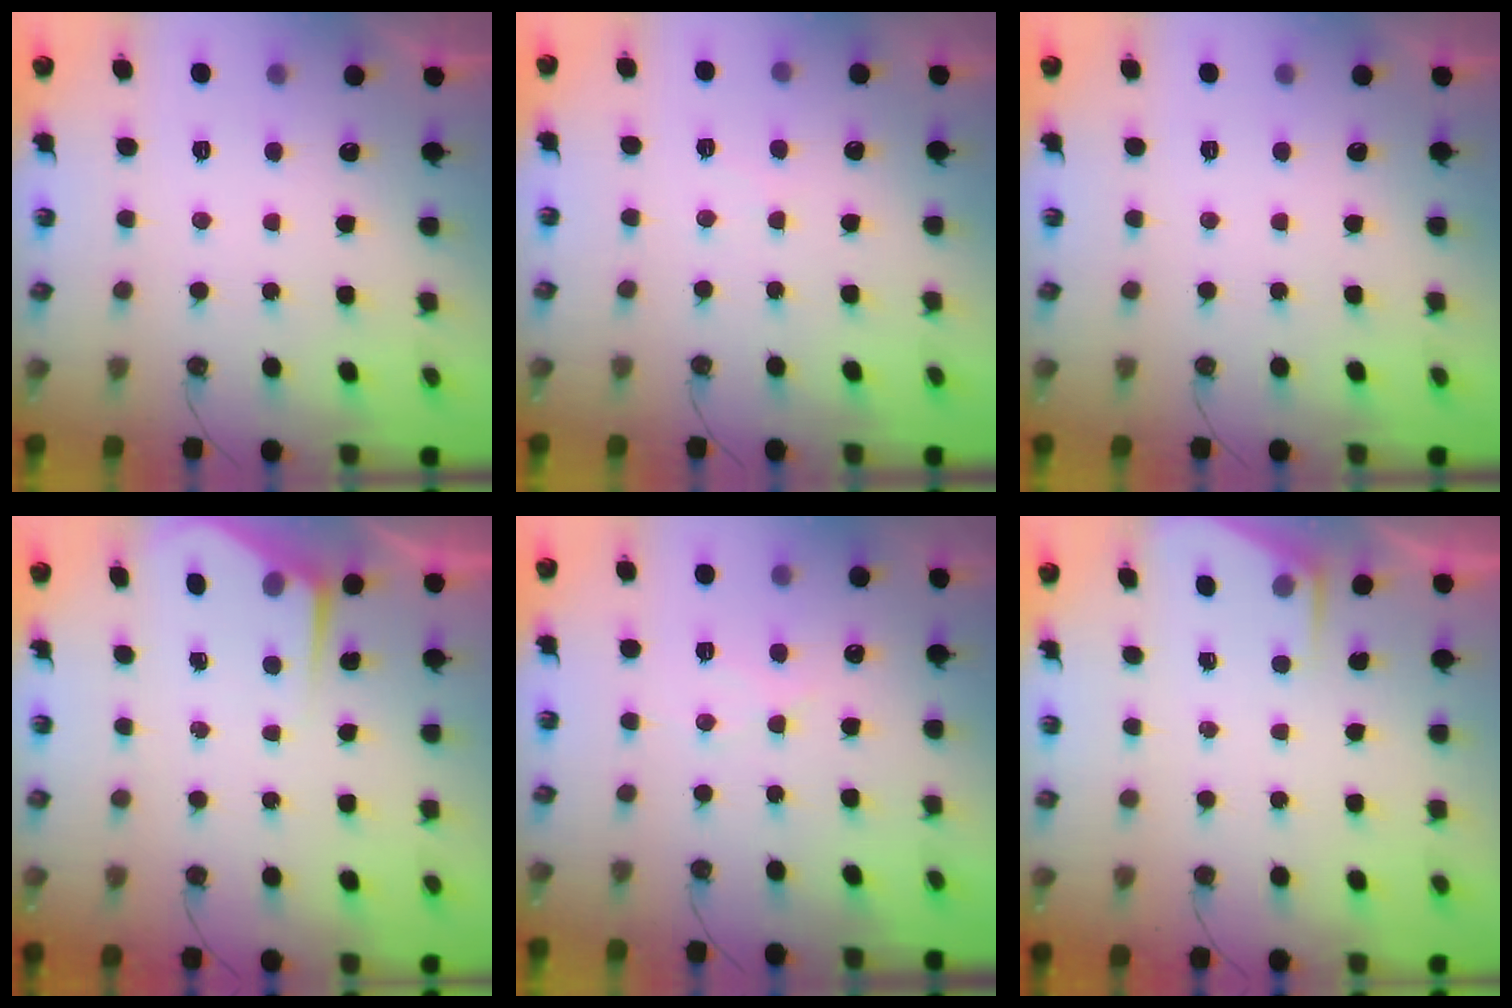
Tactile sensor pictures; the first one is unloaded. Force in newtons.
{"total": 4.1, "press": 4.0, "slide": 0.6}
{"total": 0.0}
{"total": 3.8, "press": 3.8, "slide": 0.5}
{"total": 6.6, "press": 6.5, "slide": 0.8}
{"total": 1.5, "press": 1.4, "slide": 0.2}